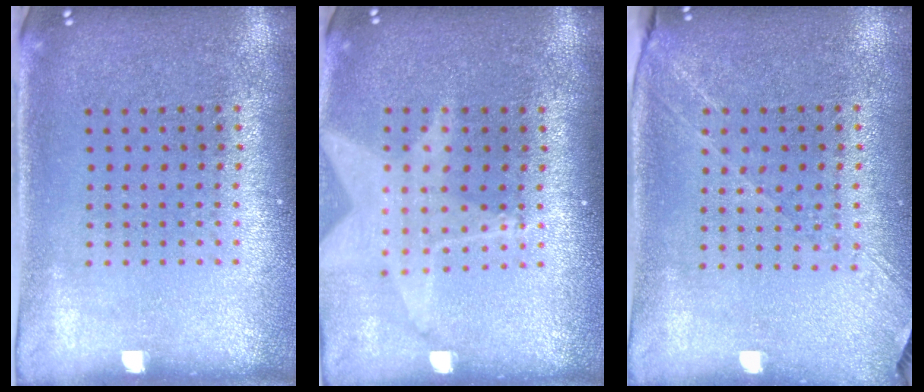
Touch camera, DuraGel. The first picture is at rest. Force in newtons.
{"total": 1.8, "press": 1.5, "slide": 1.1}
{"total": 1.3, "press": 1.2, "slide": 0.5}